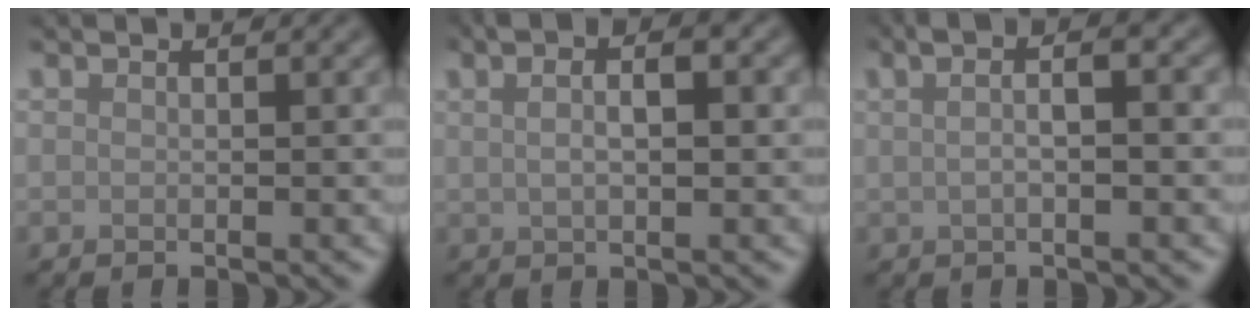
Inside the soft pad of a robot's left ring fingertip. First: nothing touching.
{"total": 4.9, "force": [1.7, 2.0, 4.1], "torque": [-0.064, 0.007, 0.013]}
{"total": 4.7, "force": [1.1, 1.7, 4.2], "torque": [-0.059, 0.009, 0.002]}